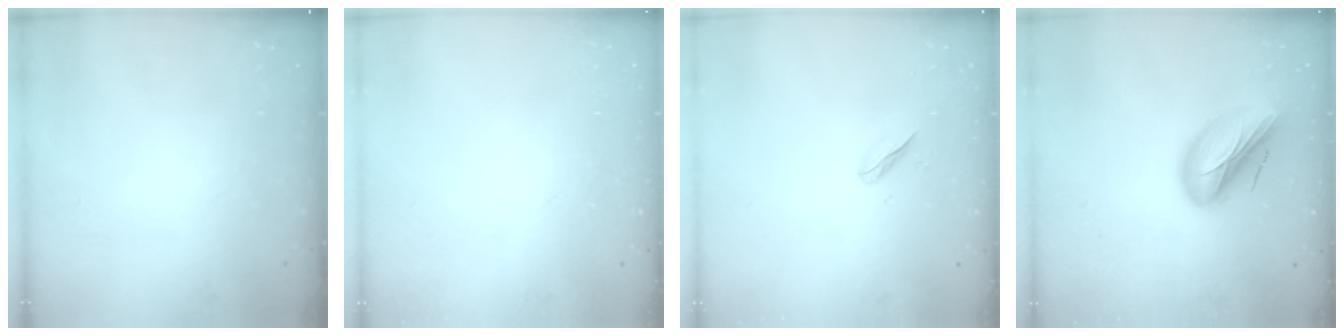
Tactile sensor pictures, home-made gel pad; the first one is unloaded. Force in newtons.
{"total": 2.1, "press": 2.1, "slide": 0.1}
{"total": 2.6, "press": 2.5, "slide": 0.7}
{"total": 13.4, "press": 13.2, "slide": 2.2}